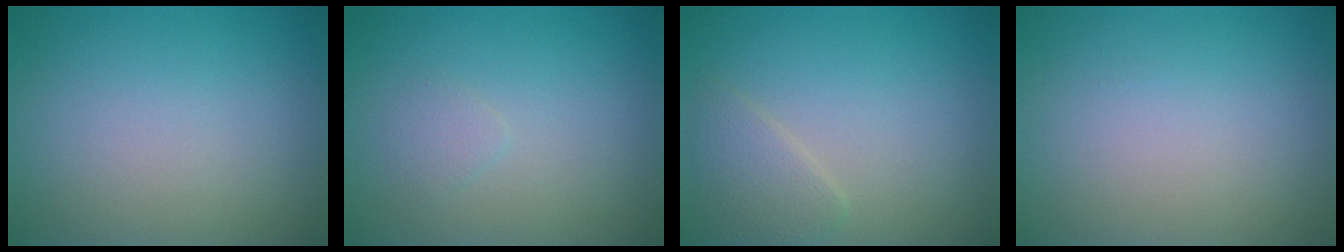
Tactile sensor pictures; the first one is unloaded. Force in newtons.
{"total": 0.9, "press": 0.9, "slide": 0.0}
{"total": 2.0, "press": 2.0, "slide": 0.1}
{"total": 0.0}